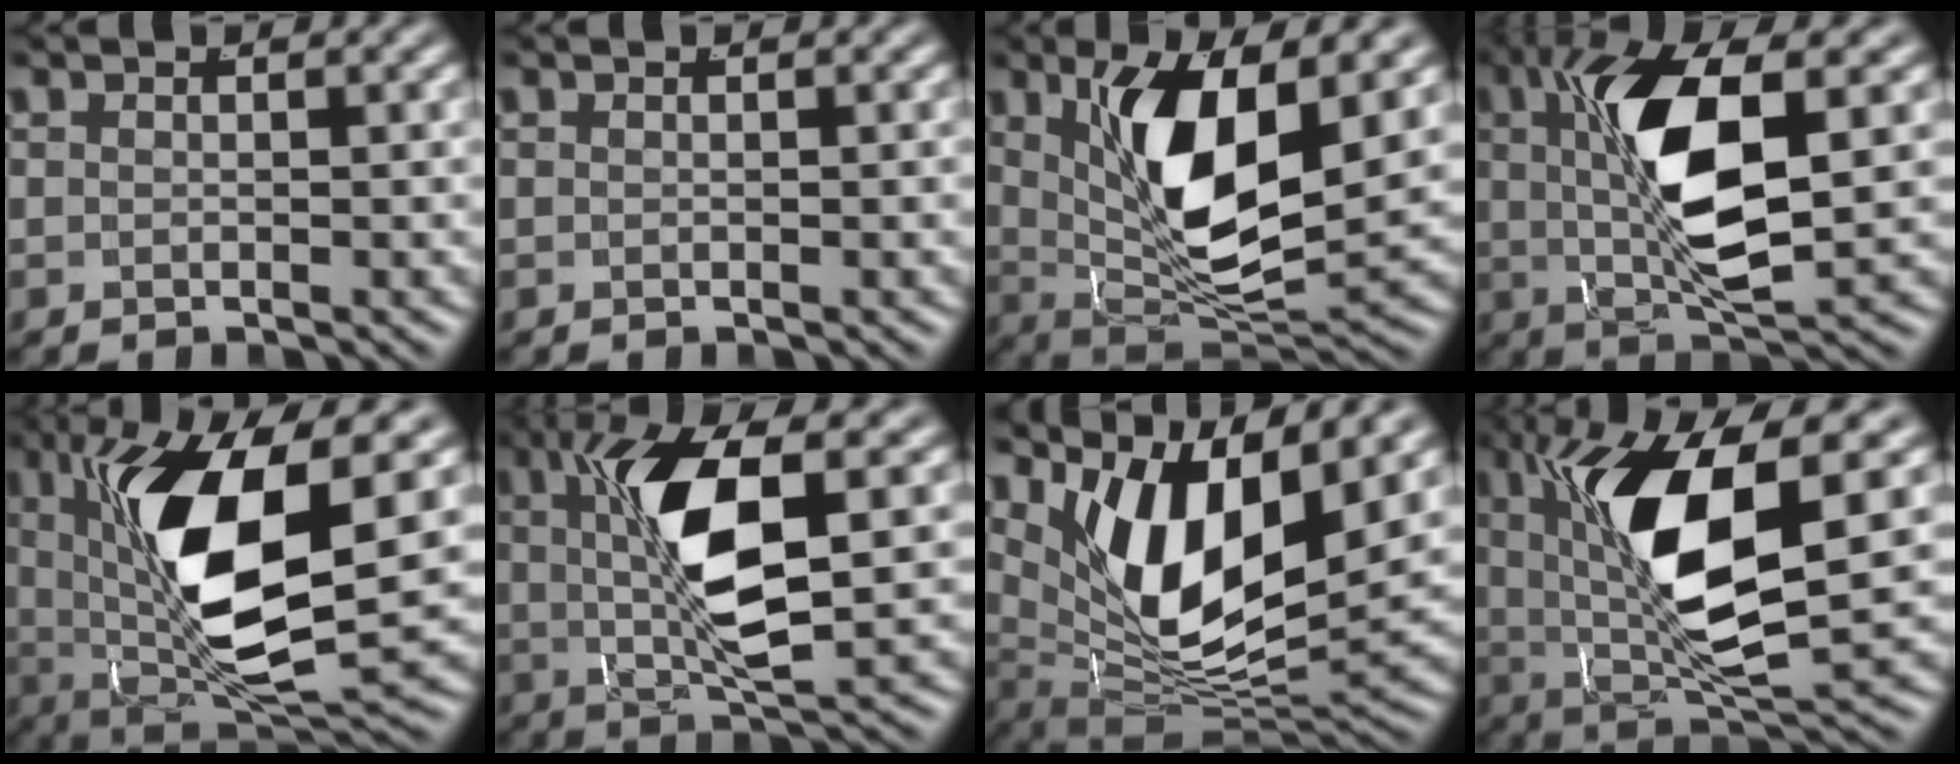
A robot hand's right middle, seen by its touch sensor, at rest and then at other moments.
{"total": 0.0}
{"total": 10.0, "force": [1.7, 4.2, 8.9], "torque": [-0.160, -0.019, 0.042]}
{"total": 9.2, "force": [1.1, 2.7, 8.7], "torque": [-0.169, -0.006, 0.026]}
{"total": 14.0, "force": [1.6, 6.0, 12.5], "torque": [-0.232, -0.018, 0.043]}
{"total": 8.2, "force": [1.1, 2.0, 7.9], "torque": [-0.153, -0.005, 0.026]}
{"total": 14.1, "force": [2.9, 8.3, 11.1], "torque": [-0.206, -0.030, 0.059]}
{"total": 11.6, "force": [1.8, 4.4, 10.6], "torque": [-0.190, -0.008, 0.041]}